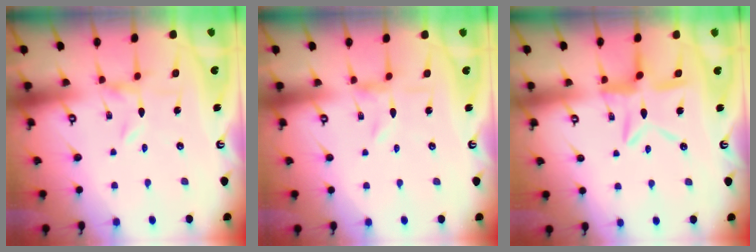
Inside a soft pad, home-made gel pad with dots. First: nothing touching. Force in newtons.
{"total": 1.6, "press": 1.6, "slide": 0.2}
{"total": 11.4, "press": 11.4, "slide": 1.2}